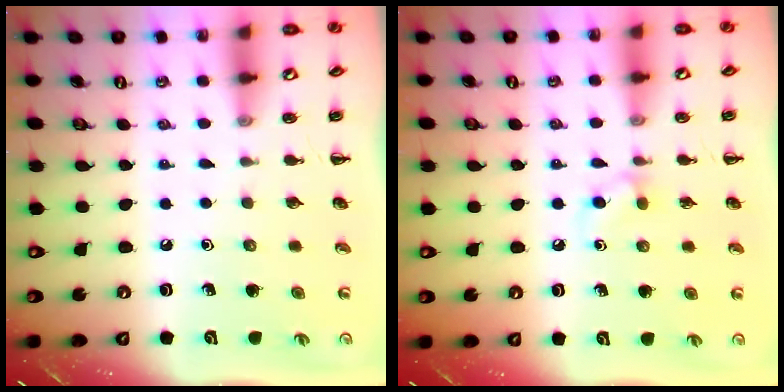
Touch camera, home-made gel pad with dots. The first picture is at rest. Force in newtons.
{"total": 4.3, "press": 3.9, "slide": 1.6}